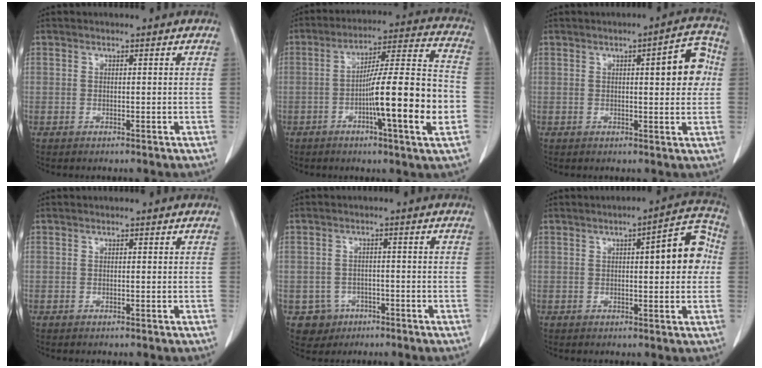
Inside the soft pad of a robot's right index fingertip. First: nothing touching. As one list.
[{"total": 16.6, "force": [-4.3, 0.4, 16.0], "torque": [-0.248, 0.005, -0.068]}, {"total": 7.3, "force": [1.4, 1.9, 6.9], "torque": [-0.079, 0.017, 0.015]}, {"total": 0.0}, {"total": 4.2, "force": [-1.8, 3.8, 0.0], "torque": [0.006, 0.013, -0.021]}, {"total": 8.7, "force": [1.3, 2.2, 8.3], "torque": [-0.100, 0.025, 0.015]}]